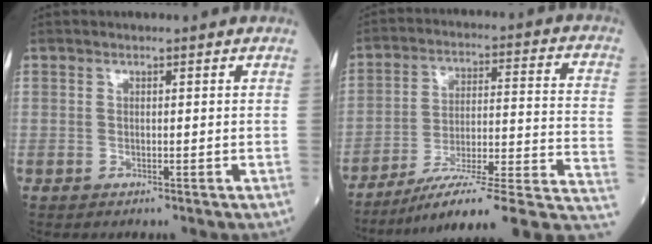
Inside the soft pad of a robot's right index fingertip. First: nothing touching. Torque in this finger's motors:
{"motor_torque": [-1.18, -0.85, -0.04, -0.04]}